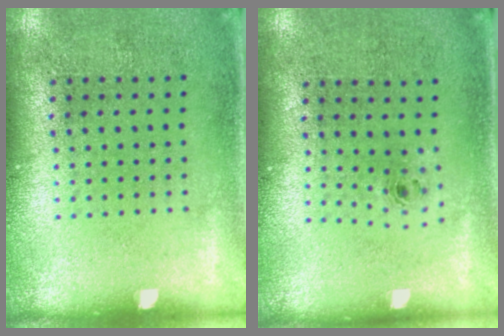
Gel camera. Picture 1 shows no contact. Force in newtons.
{"total": 0.7, "press": 0.4, "slide": 0.6}